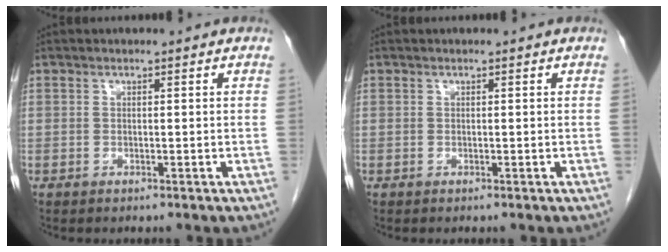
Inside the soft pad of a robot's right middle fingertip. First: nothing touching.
{"total": 0.0}